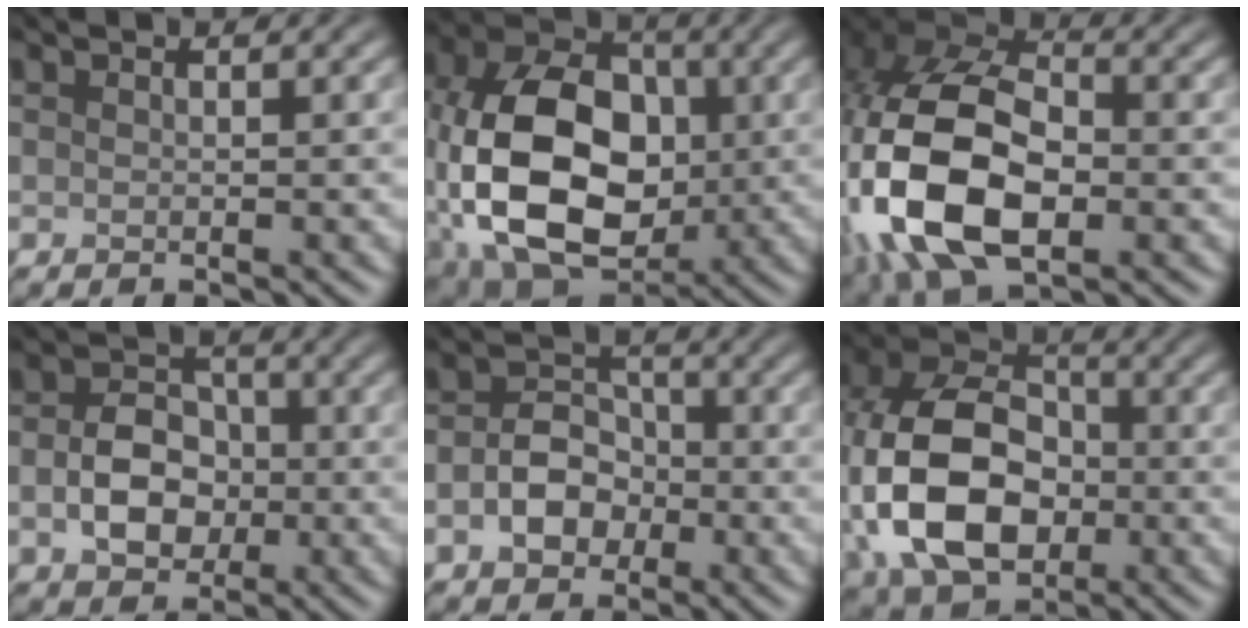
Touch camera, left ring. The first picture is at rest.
{"total": 13.4, "force": [-2.7, 9.0, 9.5], "torque": [-0.200, -0.011, -0.050]}
{"total": 14.0, "force": [-4.6, 8.6, 10.0], "torque": [-0.231, -0.013, -0.090]}
{"total": 4.6, "force": [-2.0, 3.4, 2.4], "torque": [-0.042, -0.005, -0.034]}
{"total": 3.9, "force": [-2.2, 2.8, 1.7], "torque": [-0.025, -0.004, -0.039]}
{"total": 12.2, "force": [-2.7, 8.6, 8.2], "torque": [-0.187, -0.012, -0.052]}